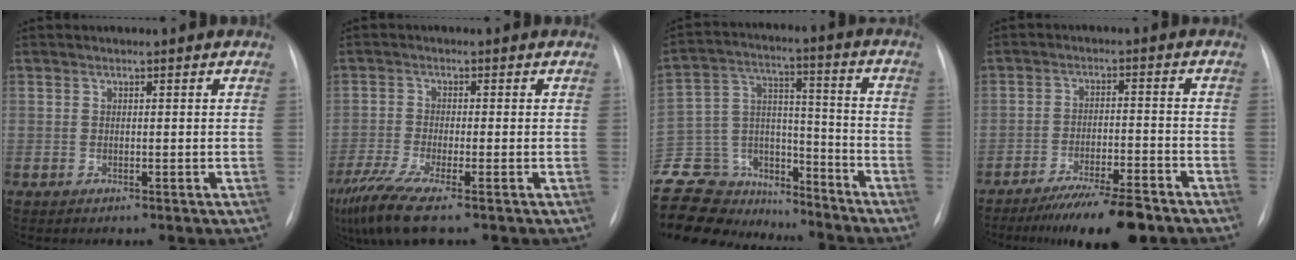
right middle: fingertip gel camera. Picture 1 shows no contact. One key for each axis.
{"total": 8.5, "fx": -6.0, "fy": 0.7, "fz": 6.0, "tx": -0.125, "ty": -0.024, "tz": -0.113}
{"total": 17.0, "fx": -15.2, "fy": 6.9, "fz": 3.1, "tx": -0.062, "ty": 0.074, "tz": -0.252}
{"total": 10.5, "fx": -8.4, "fy": 1.2, "fz": 6.2, "tx": -0.094, "ty": -0.021, "tz": -0.136}